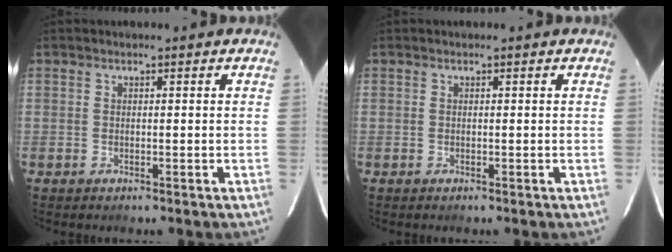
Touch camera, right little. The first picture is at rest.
{"total": 0.0}